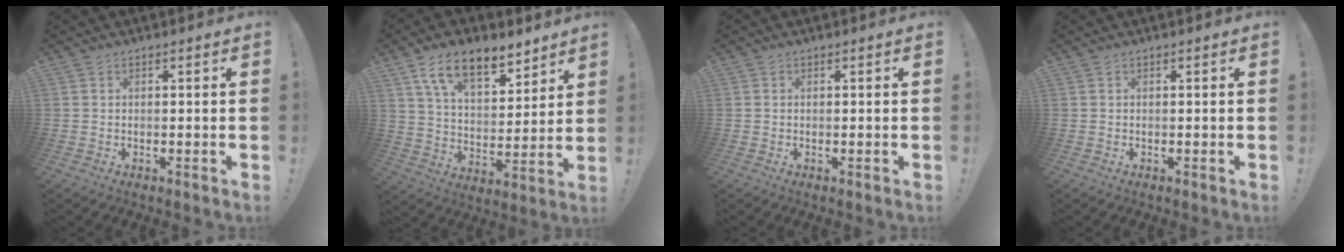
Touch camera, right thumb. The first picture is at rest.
{"total": 15.0, "force": [10.0, 7.1, 8.6], "torque": [-0.145, -0.056, 0.180]}
{"total": 0.0}
{"total": 0.0}